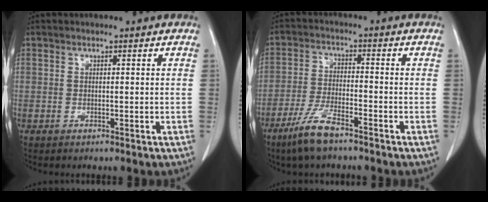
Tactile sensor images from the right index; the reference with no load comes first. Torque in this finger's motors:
{"motor_torque": [0.31, -0.30, 0.32, 0.09]}